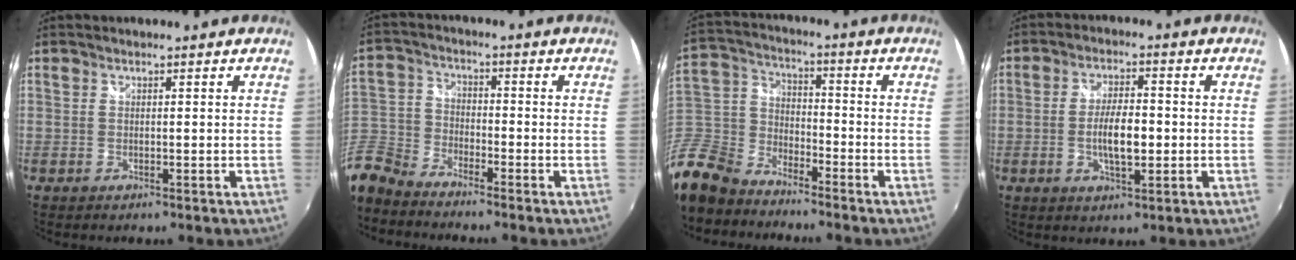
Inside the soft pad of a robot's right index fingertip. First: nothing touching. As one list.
[{"total": 11.3, "force": [-8.4, 6.4, 3.9], "torque": [-0.111, 0.003, -0.185]}, {"total": 16.6, "force": [-12.3, 9.3, 6.2], "torque": [-0.184, 0.006, -0.241]}, {"total": 7.1, "force": [-1.1, 2.5, 6.6], "torque": [-0.124, 0.000, -0.018]}]